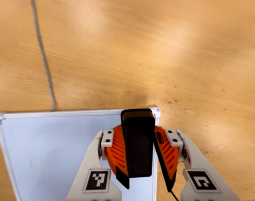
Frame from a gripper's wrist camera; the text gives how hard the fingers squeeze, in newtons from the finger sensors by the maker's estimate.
{"total": 8.5, "left": 8.6, "right": 8.3}